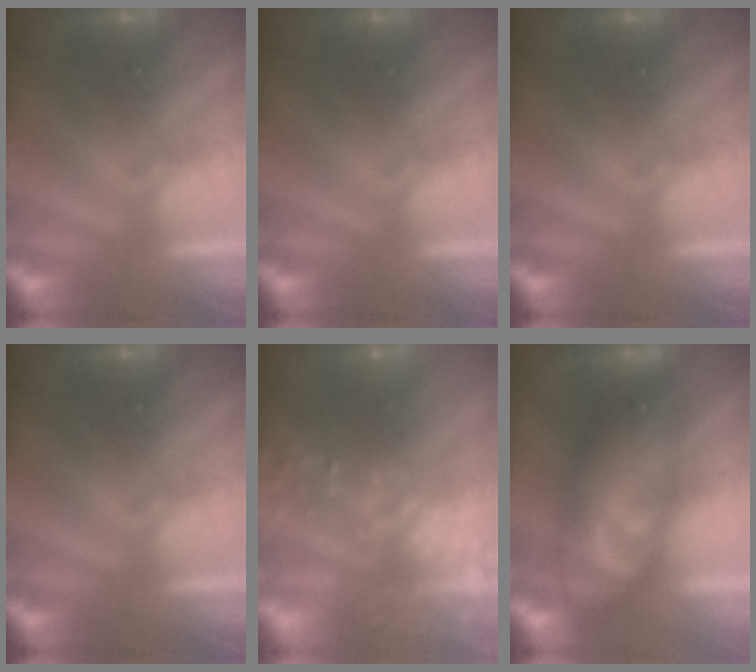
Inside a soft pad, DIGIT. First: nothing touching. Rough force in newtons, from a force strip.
{"total": 0.0}
{"total": 0.0}
{"total": 0.0}
{"total": 6.7}
{"total": 3.8}